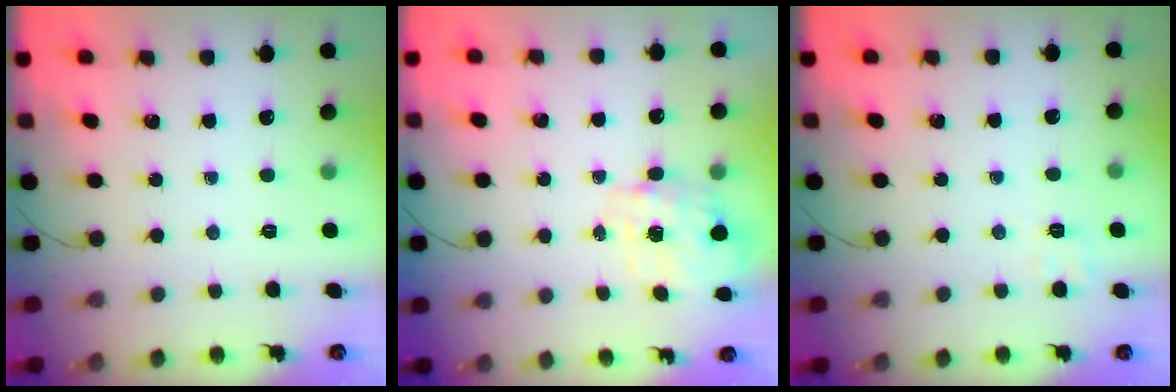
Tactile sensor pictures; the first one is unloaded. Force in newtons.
{"total": 3.9, "press": 3.8, "slide": 0.9}
{"total": 3.0, "press": 2.3, "slide": 1.9}